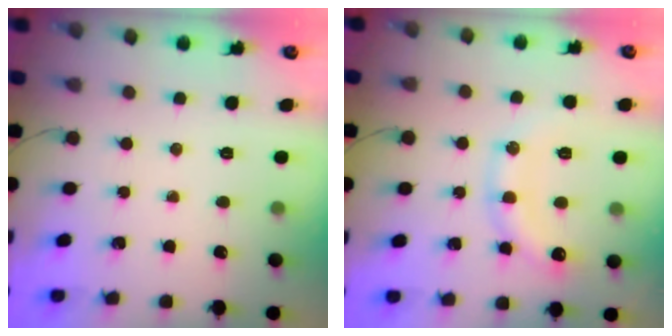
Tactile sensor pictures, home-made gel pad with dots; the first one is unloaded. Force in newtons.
{"total": 13.4, "press": 13.3, "slide": 1.3}